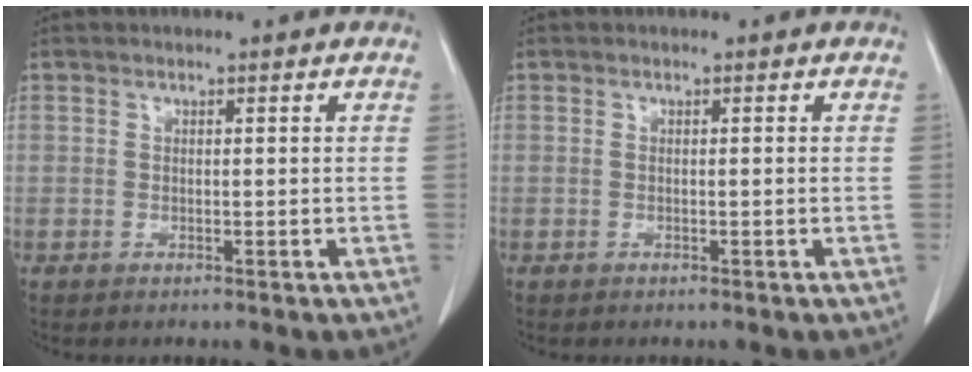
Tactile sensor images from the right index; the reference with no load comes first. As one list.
[{"total": 0.0}]